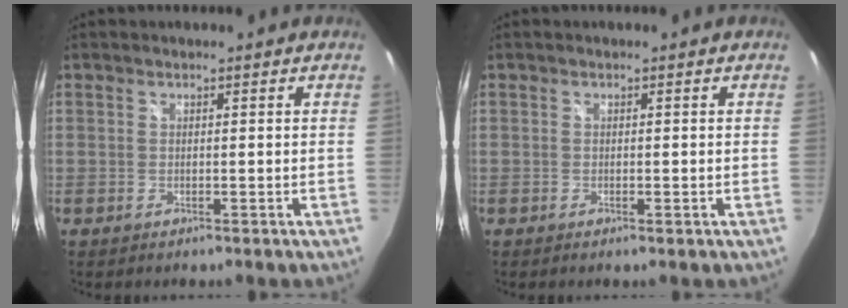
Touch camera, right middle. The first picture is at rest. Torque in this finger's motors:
{"motor_torque": [-0.45, -0.03, 0.02, 0.00]}